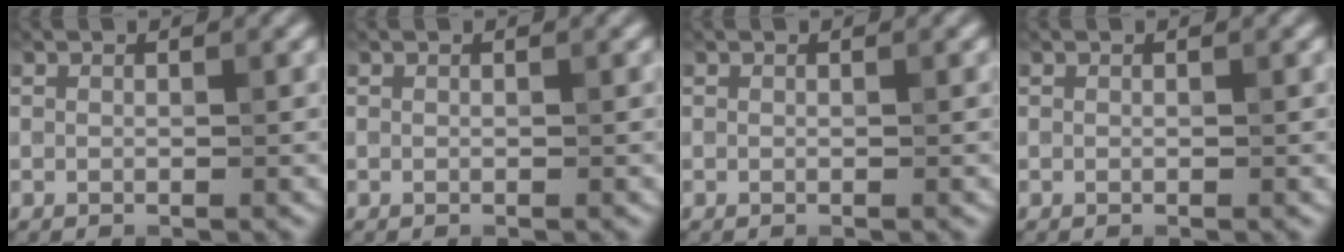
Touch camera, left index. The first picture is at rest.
{"total": 0.0}
{"total": 0.0}
{"total": 0.0}